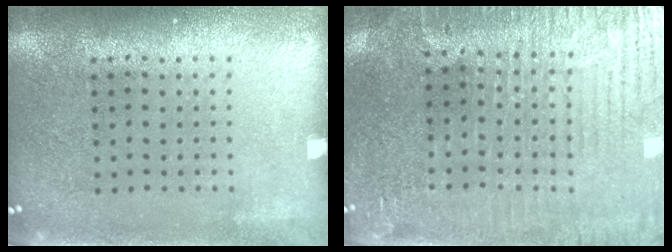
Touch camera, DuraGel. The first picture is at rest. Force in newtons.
{"total": 3.7, "press": 3.4, "slide": 1.5}